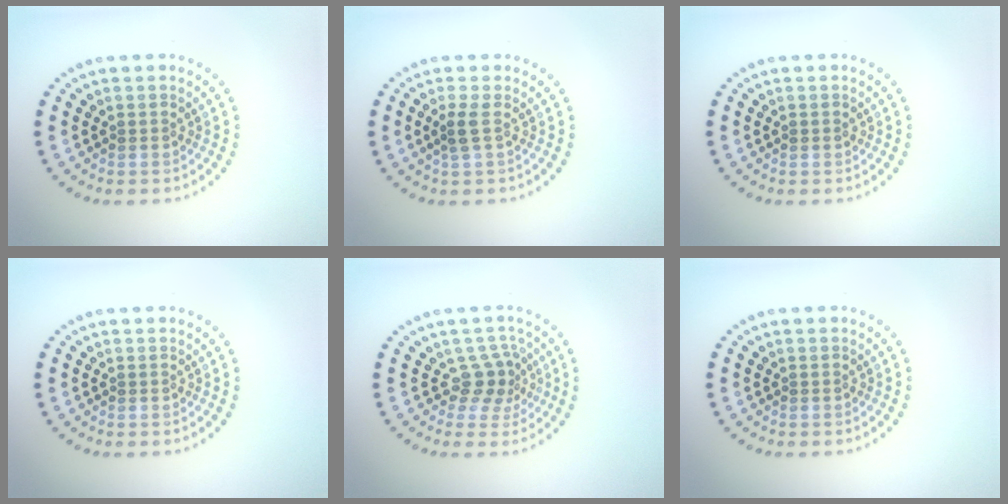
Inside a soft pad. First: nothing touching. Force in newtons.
{"total": 1.3, "press": 1.0, "slide": 0.8}
{"total": 0.6, "press": 0.6, "slide": 0.1}
{"total": 0.0}
{"total": 2.5, "press": 1.8, "slide": 1.7}
{"total": 0.0}